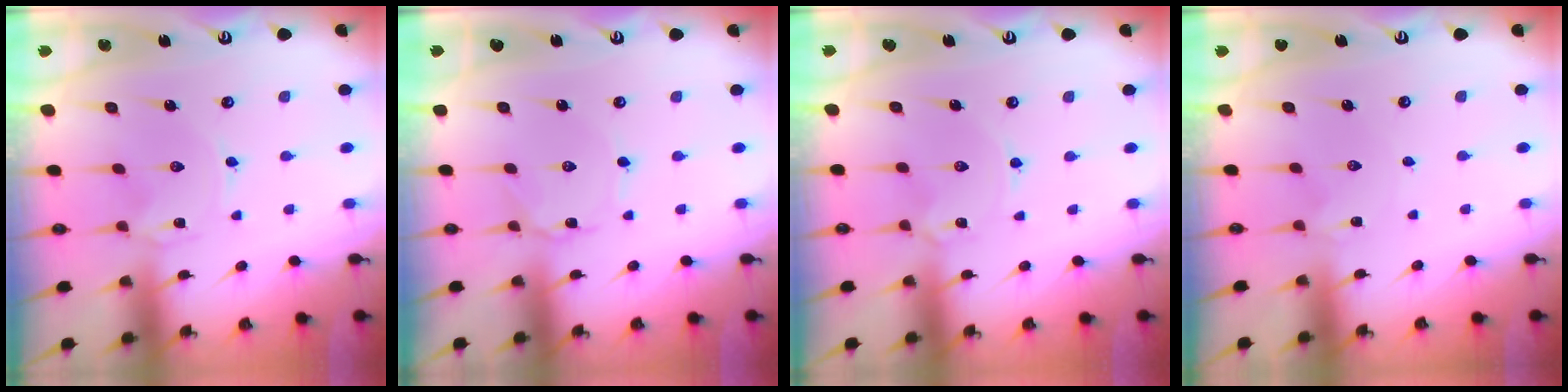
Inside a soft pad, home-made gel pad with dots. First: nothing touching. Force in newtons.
{"total": 1.0, "press": 1.0, "slide": 0.1}
{"total": 1.7, "press": 1.7, "slide": 0.2}
{"total": 0.0}